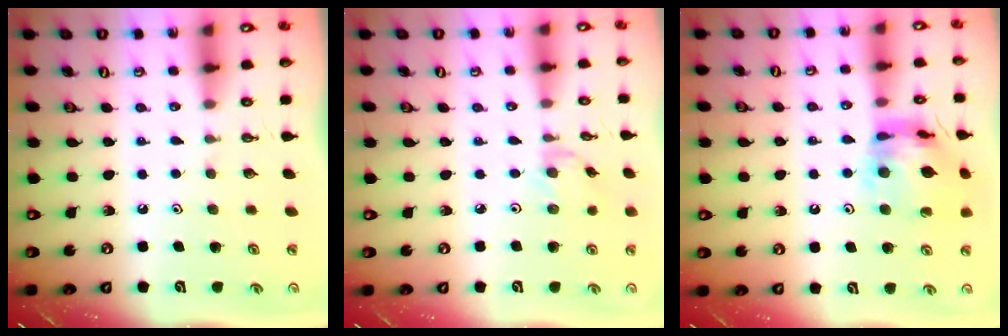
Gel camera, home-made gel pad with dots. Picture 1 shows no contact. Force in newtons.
{"total": 1.5, "press": 1.5, "slide": 0.3}
{"total": 14.2, "press": 14.1, "slide": 1.5}